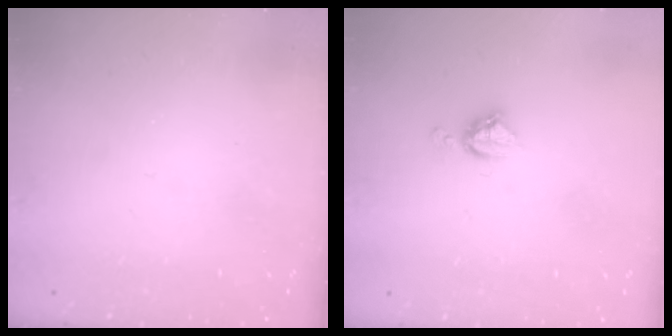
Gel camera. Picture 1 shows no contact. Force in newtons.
{"total": 5.4, "press": 5.4, "slide": 0.1}